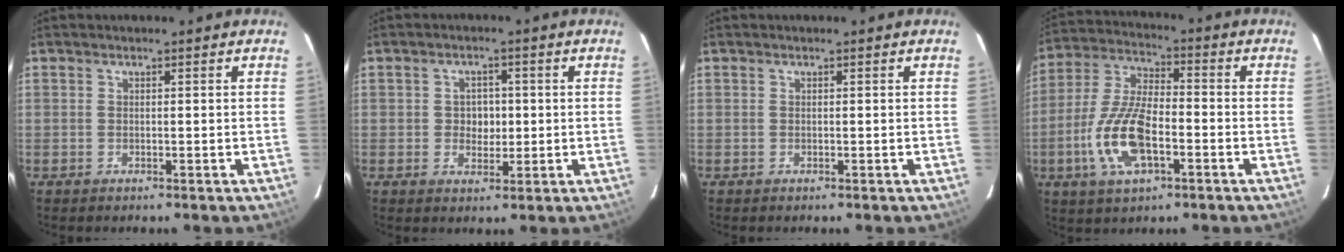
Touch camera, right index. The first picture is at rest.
{"total": 3.6, "force": [0.0, 3.2, 1.7], "torque": [-0.029, 0.009, 0.001]}
{"total": 0.0}
{"total": 13.8, "force": [-4.6, 5.8, 11.7], "torque": [-0.253, -0.002, -0.087]}